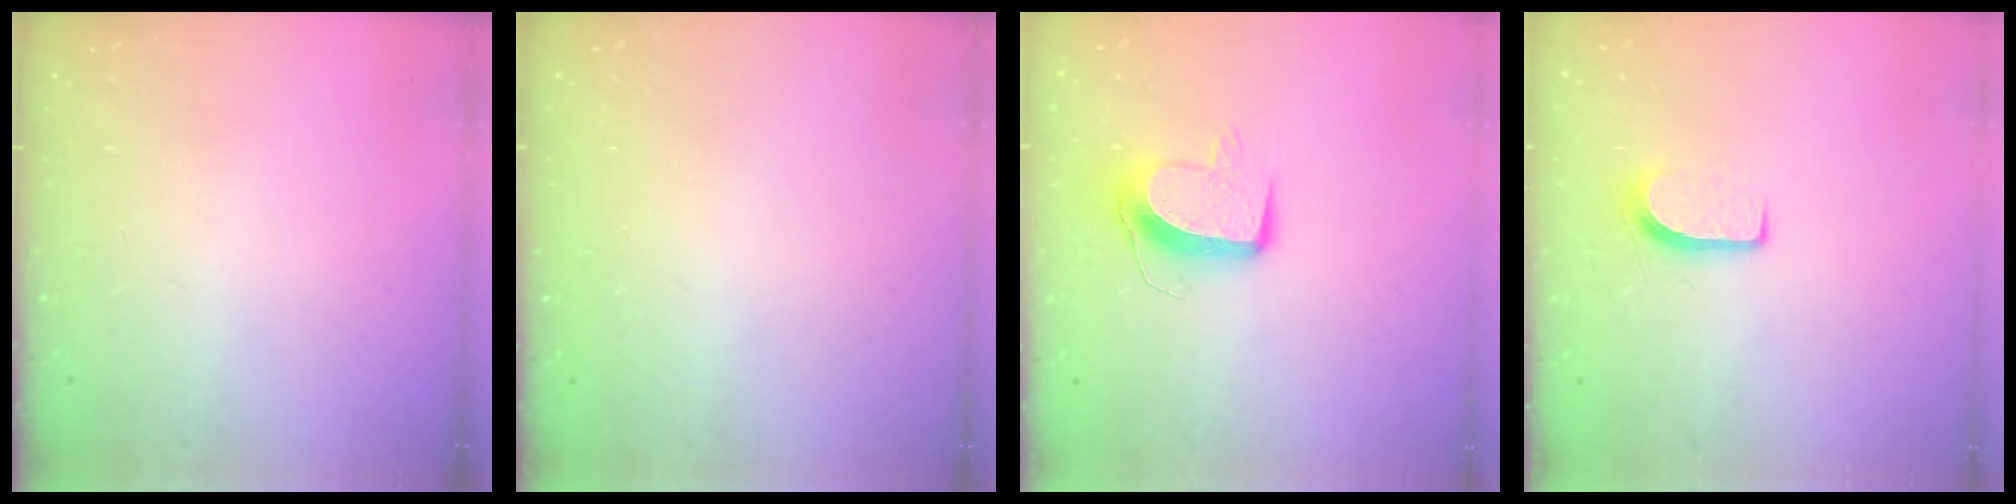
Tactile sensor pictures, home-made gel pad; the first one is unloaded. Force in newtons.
{"total": 0.0}
{"total": 10.3, "press": 10.3, "slide": 0.7}
{"total": 6.5, "press": 6.4, "slide": 0.6}